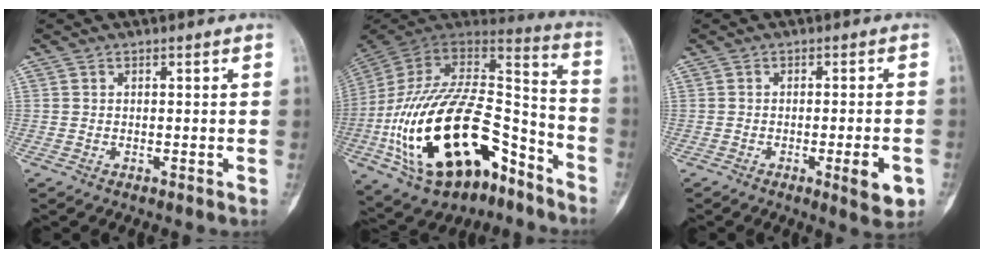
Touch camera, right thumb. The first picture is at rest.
{"total": 31.5, "force": [-14.1, 16.6, 22.7], "torque": [-0.448, 0.069, -0.229]}
{"total": 5.8, "force": [-2.1, 1.2, 5.2], "torque": [-0.062, 0.000, -0.025]}